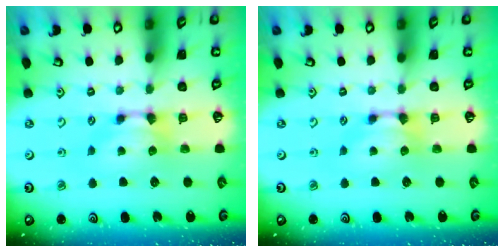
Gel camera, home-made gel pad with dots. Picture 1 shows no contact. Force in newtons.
{"total": 0.0}